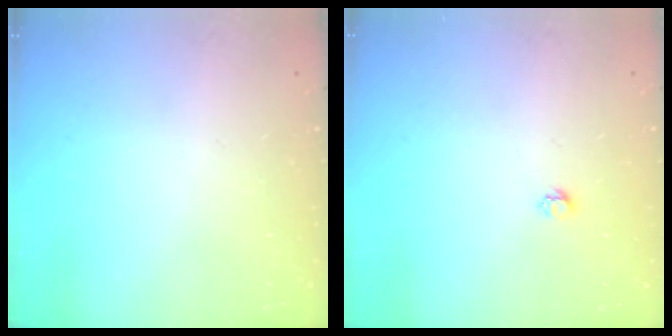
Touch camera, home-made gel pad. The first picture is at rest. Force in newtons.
{"total": 2.7, "press": 2.7, "slide": 0.4}